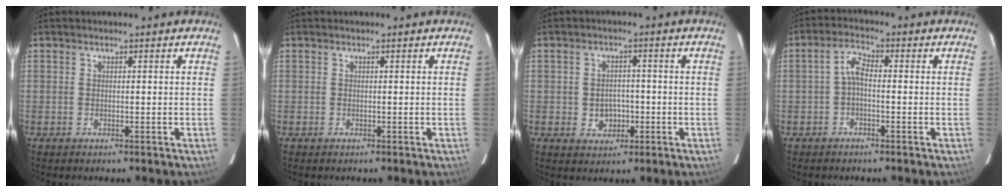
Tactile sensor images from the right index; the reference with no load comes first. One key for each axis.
{"total": 0.0}
{"total": 4.2, "fx": -0.9, "fy": 3.7, "fz": 1.8, "tx": -0.036, "ty": 0.007, "tz": -0.002}
{"total": 3.0, "fx": -0.8, "fy": 1.3, "fz": 2.6, "tx": -0.056, "ty": 0.012, "tz": -0.019}